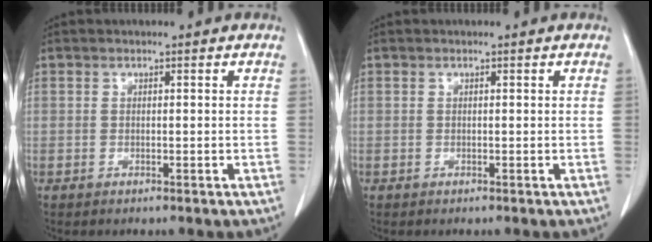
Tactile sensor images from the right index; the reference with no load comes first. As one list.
[{"total": 0.0}]